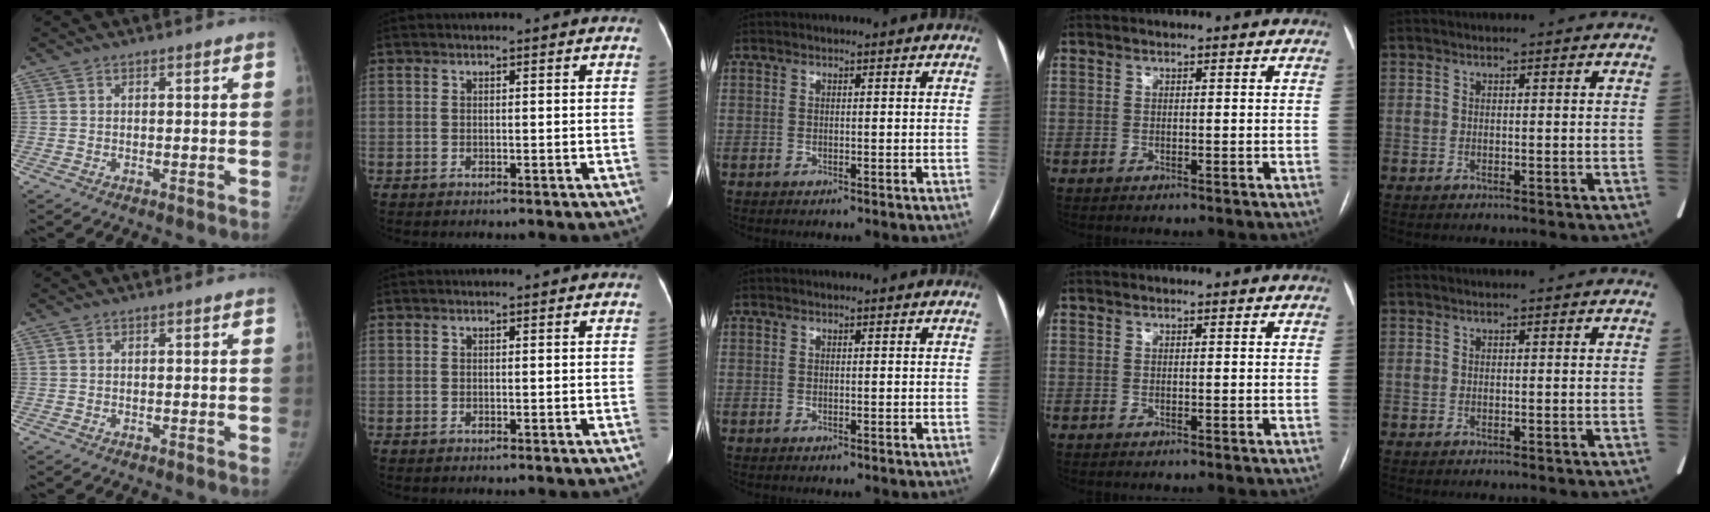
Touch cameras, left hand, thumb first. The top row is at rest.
{}